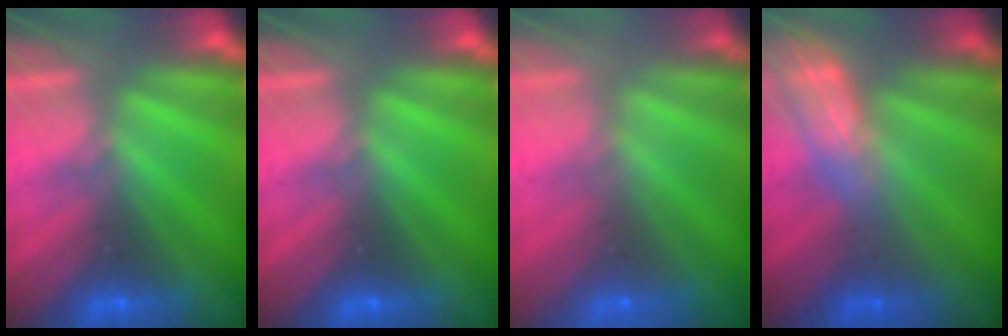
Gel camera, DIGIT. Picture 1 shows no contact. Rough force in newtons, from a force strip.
{"total": 0.0}
{"total": 8.8}
{"total": 2.4}